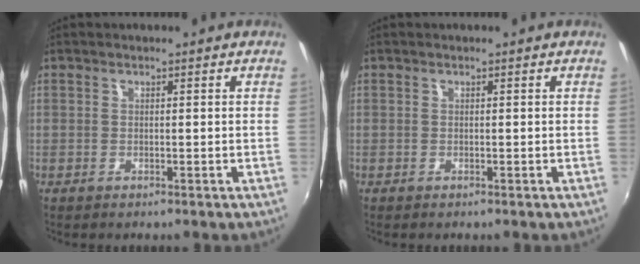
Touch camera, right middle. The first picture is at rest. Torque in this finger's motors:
{"motor_torque": [-0.01, -0.04, -0.06, 0.01]}